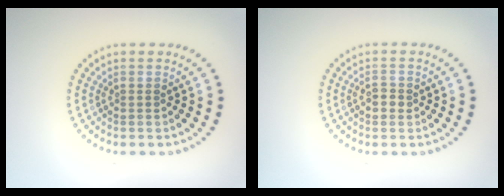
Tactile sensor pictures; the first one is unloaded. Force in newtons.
{"total": 1.3, "press": 1.3, "slide": 0.0}